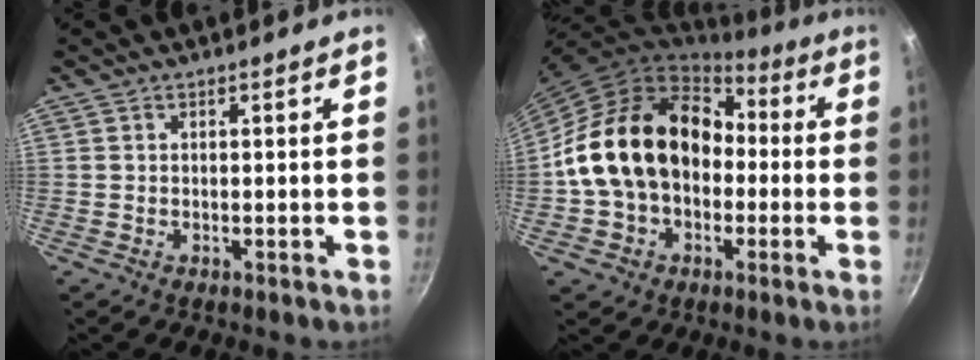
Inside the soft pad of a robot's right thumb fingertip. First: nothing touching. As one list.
[{"total": 20.1, "force": [-0.6, 15.3, 13.0], "torque": [-0.200, 0.060, -0.009]}]